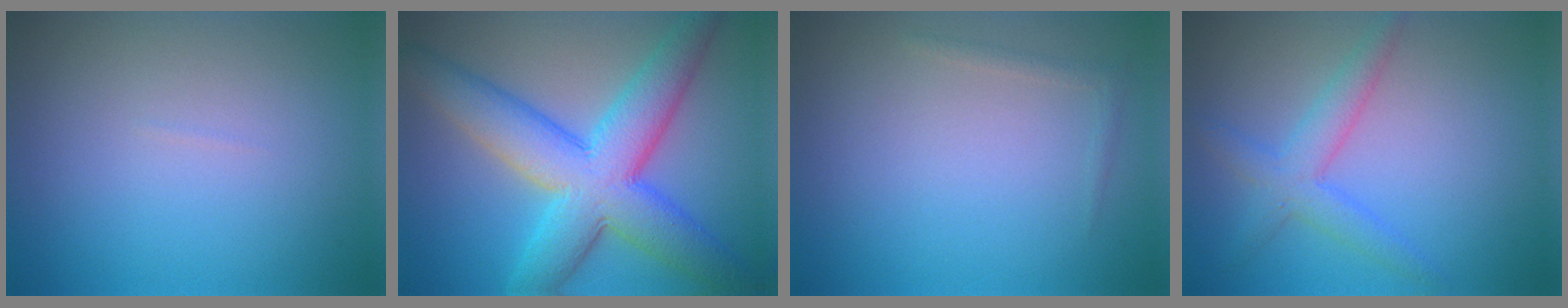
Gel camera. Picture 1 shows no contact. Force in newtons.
{"total": 9.9, "press": 9.9, "slide": 0.2}
{"total": 0.8, "press": 0.8, "slide": 0.1}
{"total": 3.2, "press": 3.1, "slide": 0.2}